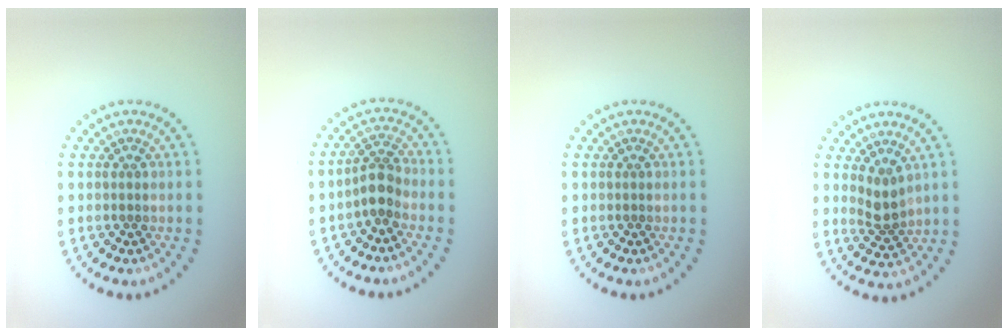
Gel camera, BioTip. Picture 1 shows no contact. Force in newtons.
{"total": 2.6, "press": 2.0, "slide": 1.7}
{"total": 0.0}
{"total": 2.3, "press": 1.9, "slide": 1.4}